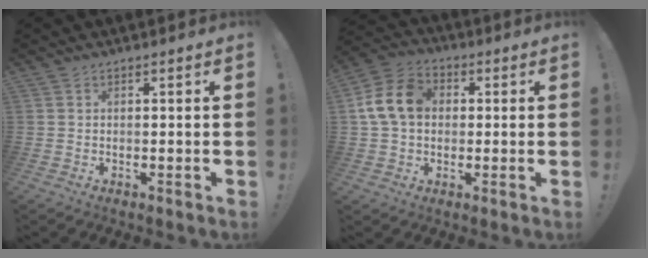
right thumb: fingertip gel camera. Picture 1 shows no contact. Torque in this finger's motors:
{"motor_torque": [0.44, 0.33, 0.97, -0.13, 0.05]}